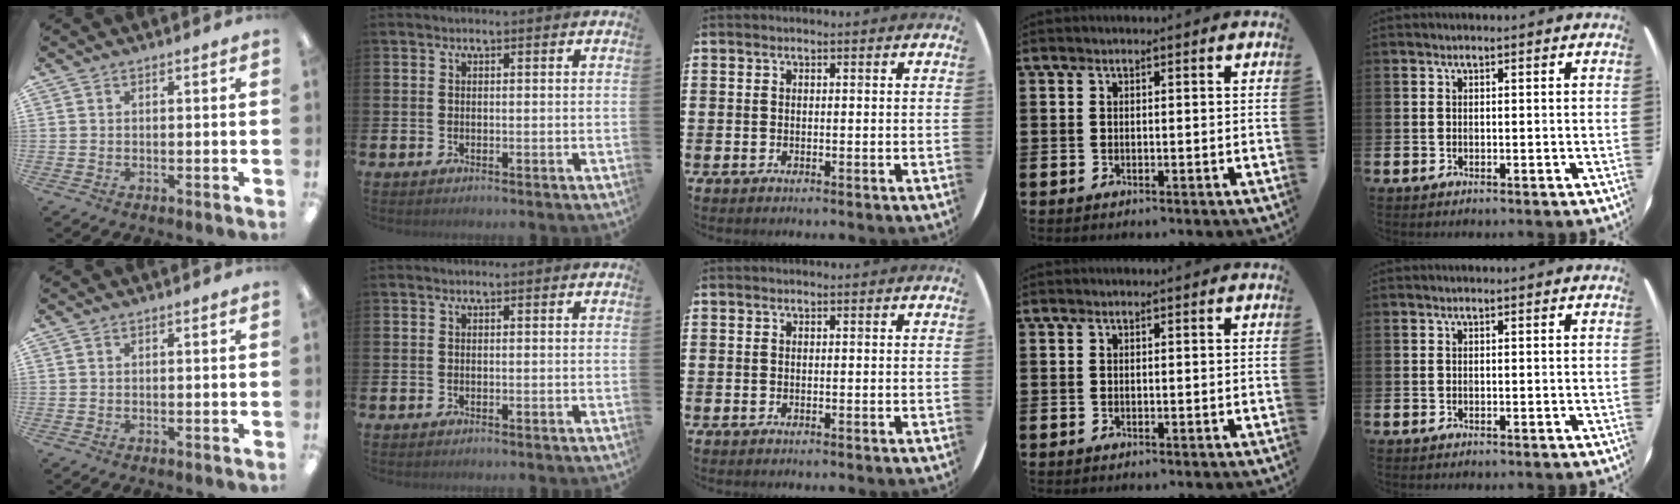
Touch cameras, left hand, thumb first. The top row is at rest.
{}